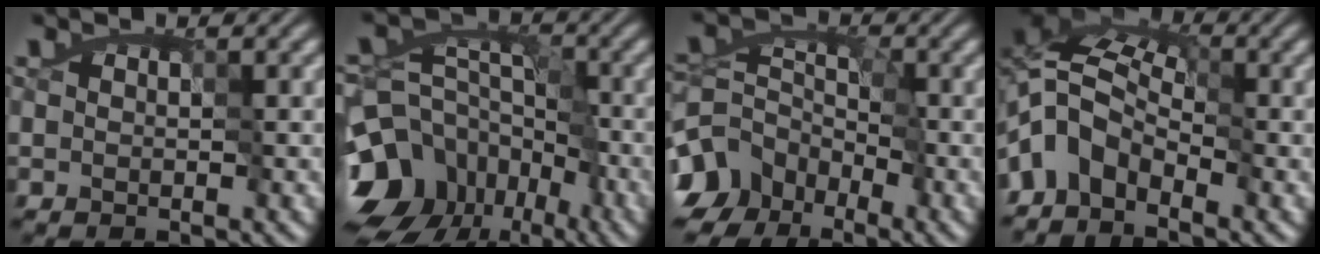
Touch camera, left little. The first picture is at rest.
{"total": 15.8, "force": [-9.1, 11.4, 6.0], "torque": [-0.124, -0.017, -0.147]}
{"total": 8.1, "force": [-5.6, 5.5, 2.1], "torque": [-0.038, -0.006, -0.104]}
{"total": 6.3, "force": [-4.9, 3.1, 2.3], "torque": [-0.042, 0.007, -0.114]}